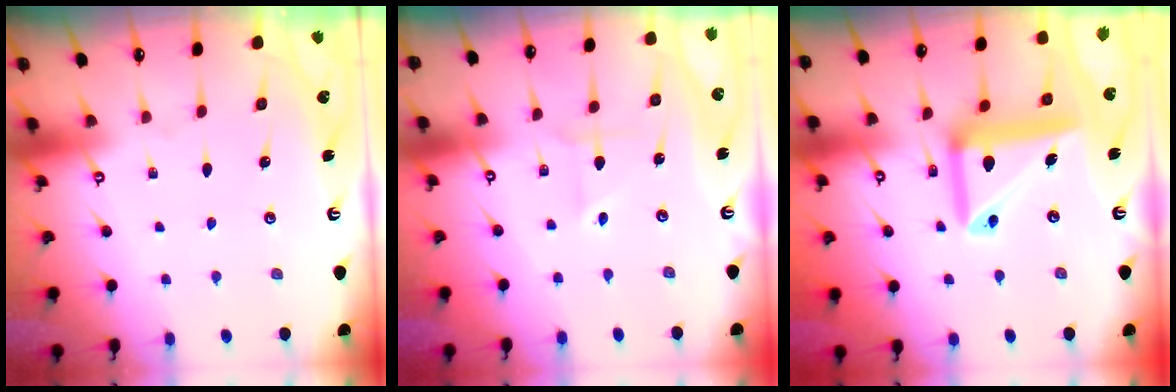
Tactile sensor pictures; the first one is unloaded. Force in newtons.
{"total": 1.7, "press": 1.5, "slide": 0.9}
{"total": 16.1, "press": 16.0, "slide": 2.1}